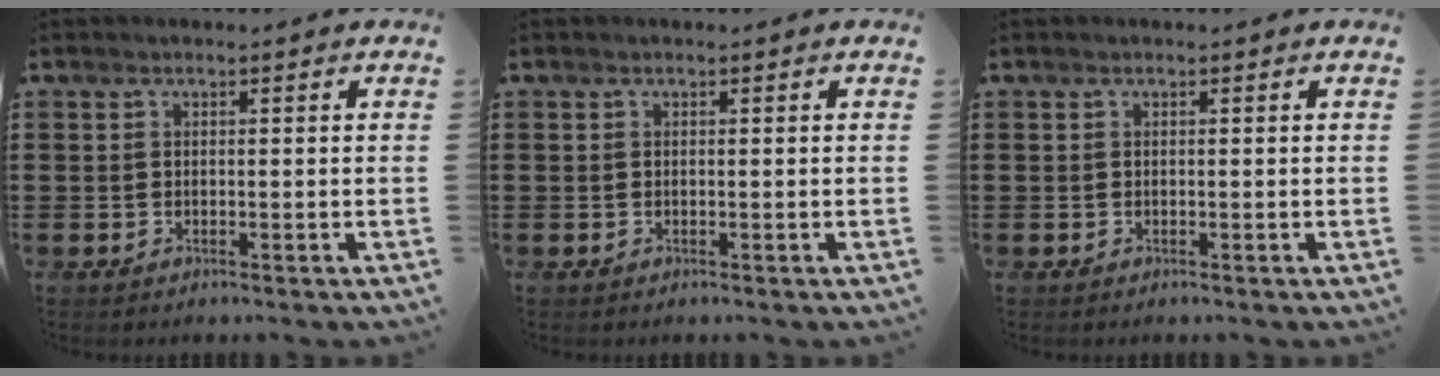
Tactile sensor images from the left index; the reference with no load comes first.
{"total": 0.0}
{"total": 0.0}